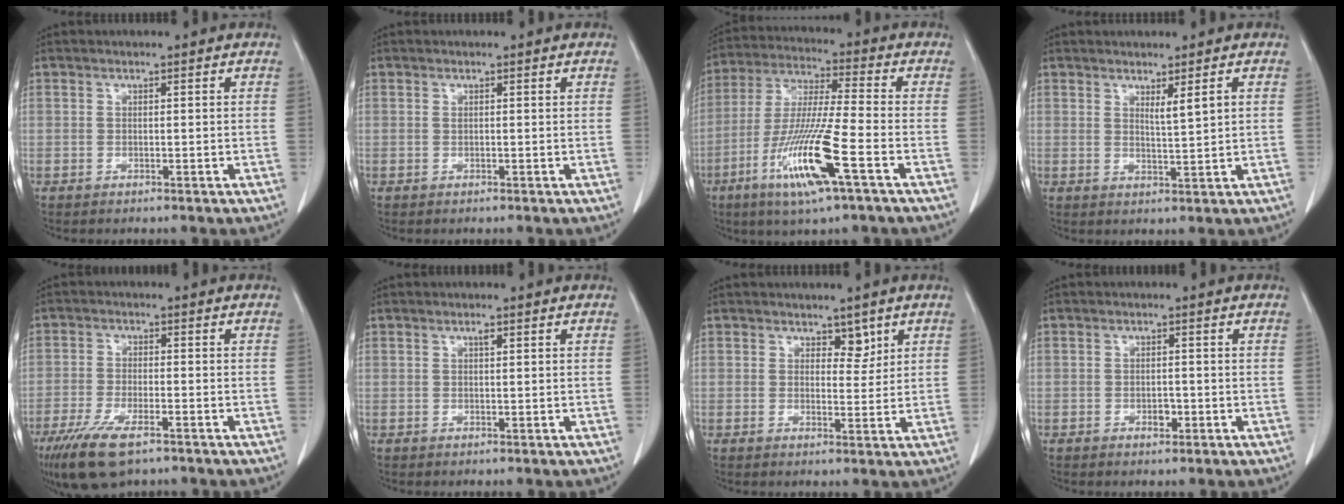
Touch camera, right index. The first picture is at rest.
{"total": 0.0}
{"total": 14.5, "force": [-6.1, 0.2, 13.1], "torque": [-0.265, -0.022, -0.112]}
{"total": 2.4, "force": [1.2, -0.4, 2.0], "torque": [-0.038, -0.010, 0.025]}
{"total": 9.7, "force": [-6.5, 2.7, 6.8], "torque": [-0.128, -0.020, -0.109]}
{"total": 0.7, "force": [0.3, 0.1, 0.6], "torque": [-0.013, 0.000, 0.006]}
{"total": 2.6, "force": [1.7, 1.5, 1.3], "torque": [-0.010, -0.006, 0.028]}
{"total": 1.5, "force": [-0.5, 0.9, 1.1], "torque": [-0.012, 0.003, -0.004]}